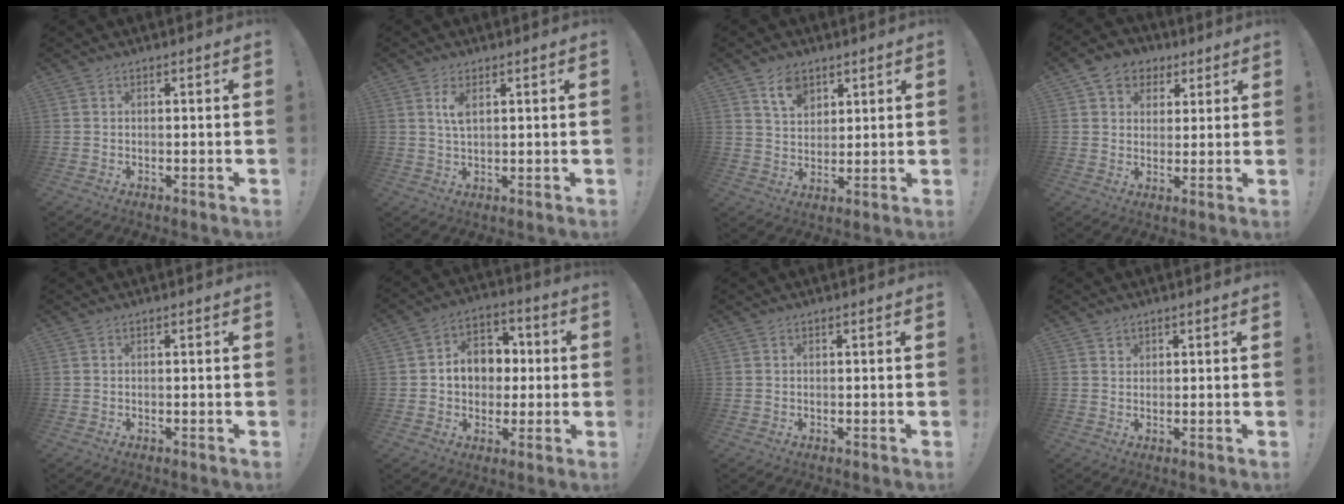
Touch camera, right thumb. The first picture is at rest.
{"total": 3.9, "force": [1.6, 1.7, 3.1], "torque": [-0.058, 0.000, 0.026]}
{"total": 8.0, "force": [5.1, 5.0, 3.6], "torque": [-0.065, -0.019, 0.095]}
{"total": 8.8, "force": [4.0, 7.4, 2.7], "torque": [-0.045, -0.009, 0.082]}
{"total": 0.0}
{"total": 10.9, "force": [0.7, 9.4, 5.5], "torque": [-0.082, 0.012, 0.023]}
{"total": 0.0}
{"total": 1.3, "force": [1.1, 0.8, 0.2], "torque": [0.004, -0.007, 0.019]}